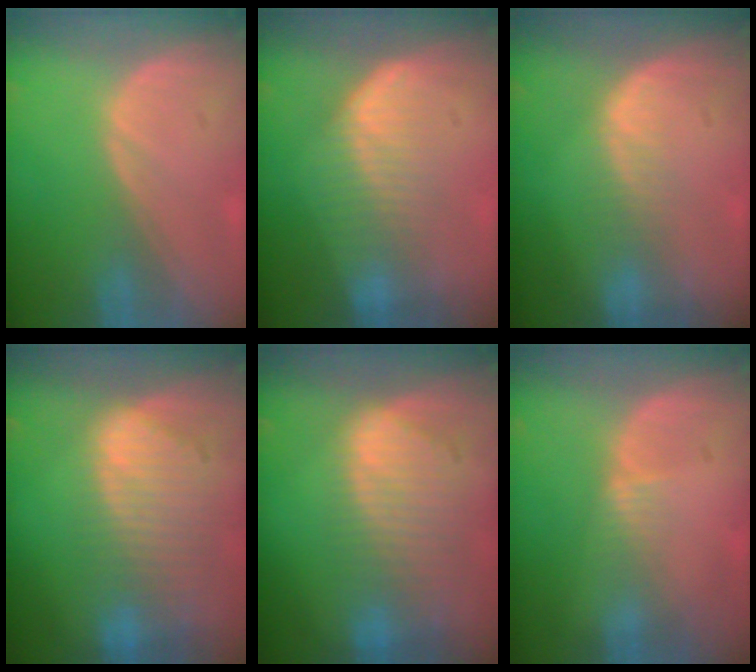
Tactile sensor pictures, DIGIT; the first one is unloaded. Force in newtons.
{"total": 6.8, "press": 6.4, "slide": 2.3}
{"total": 2.7, "press": 2.3, "slide": 1.5}
{"total": 9.3, "press": 8.2, "slide": 4.5}
{"total": 9.1, "press": 8.0, "slide": 4.3}
{"total": 1.4, "press": 1.1, "slide": 0.8}